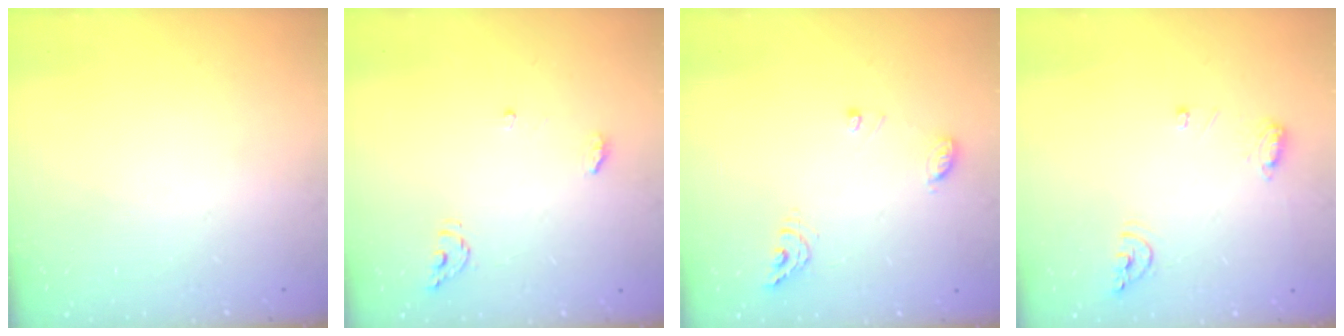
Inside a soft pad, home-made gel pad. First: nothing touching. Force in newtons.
{"total": 5.0, "press": 5.0, "slide": 0.5}
{"total": 7.7, "press": 7.7, "slide": 0.6}
{"total": 7.9, "press": 7.9, "slide": 0.8}